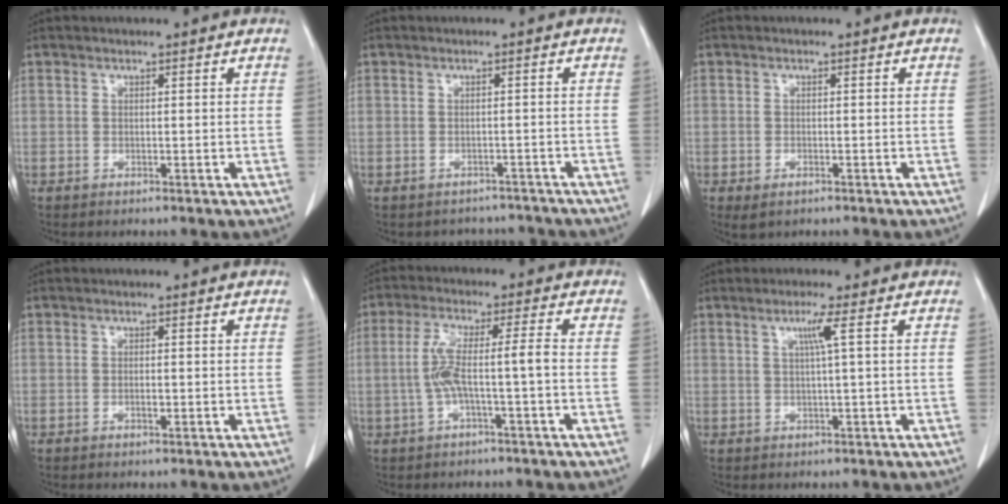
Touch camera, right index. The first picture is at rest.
{"total": 4.6, "force": [-3.9, 2.2, -0.7], "torque": [0.010, 0.020, -0.045]}
{"total": 2.2, "force": [-1.2, 1.1, 1.5], "torque": [-0.028, -0.003, -0.009]}
{"total": 1.0, "force": [-0.3, 0.3, 0.9], "torque": [-0.020, -0.001, -0.004]}
{"total": 6.3, "force": [-1.2, 0.1, 6.2], "torque": [-0.131, 0.020, -0.019]}
{"total": 2.8, "force": [0.9, -0.9, 2.5], "torque": [-0.051, 0.000, 0.020]}